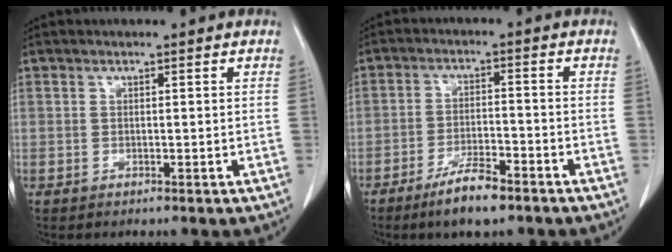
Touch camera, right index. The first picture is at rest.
{"total": 7.6, "force": [-6.1, 1.2, 4.4], "torque": [-0.082, -0.013, -0.109]}